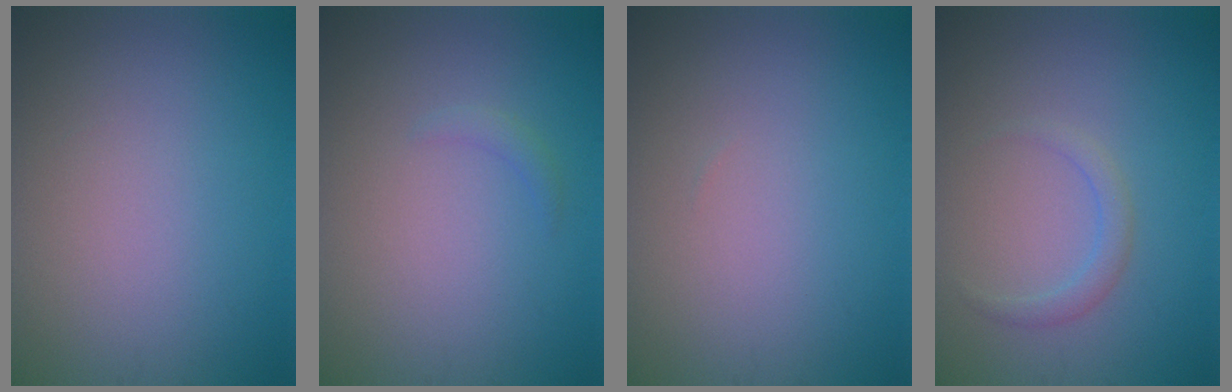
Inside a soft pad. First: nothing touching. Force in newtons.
{"total": 0.9, "press": 0.9, "slide": 0.1}
{"total": 0.0}
{"total": 1.5, "press": 1.5, "slide": 0.1}